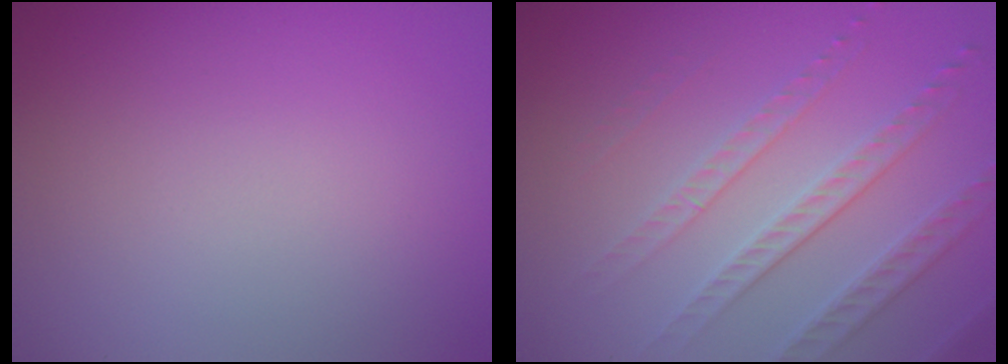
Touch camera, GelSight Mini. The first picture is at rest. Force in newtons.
{"total": 3.8, "press": 3.4, "slide": 1.5}